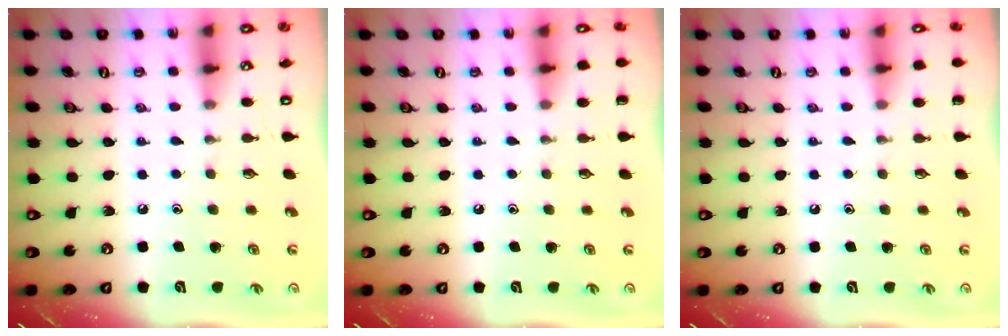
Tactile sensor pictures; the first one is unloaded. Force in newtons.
{"total": 0.0}
{"total": 0.0}